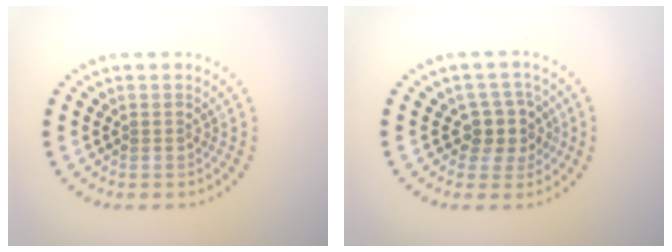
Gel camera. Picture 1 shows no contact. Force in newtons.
{"total": 2.9, "press": 2.4, "slide": 1.6}